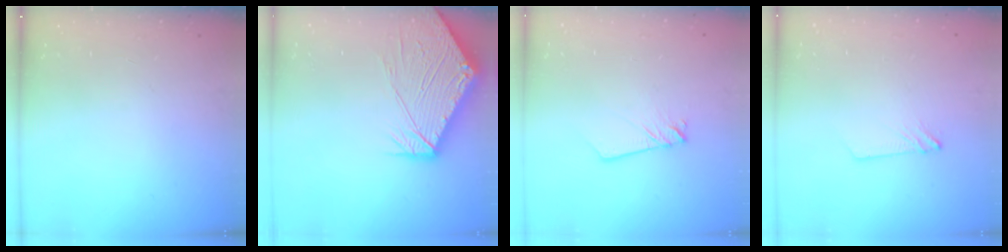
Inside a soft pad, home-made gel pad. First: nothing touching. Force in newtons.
{"total": 17.6, "press": 17.4, "slide": 2.3}
{"total": 2.4, "press": 2.4, "slide": 0.2}
{"total": 2.4, "press": 2.4, "slide": 0.2}